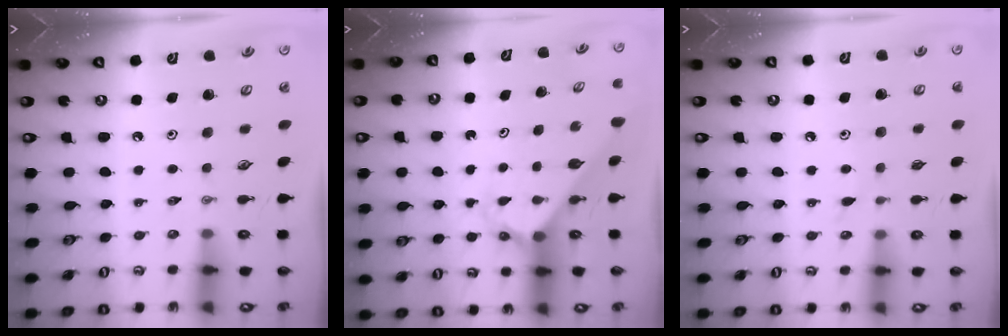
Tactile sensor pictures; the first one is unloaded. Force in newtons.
{"total": 2.7, "press": 2.7, "slide": 0.2}
{"total": 3.8, "press": 3.7, "slide": 0.4}